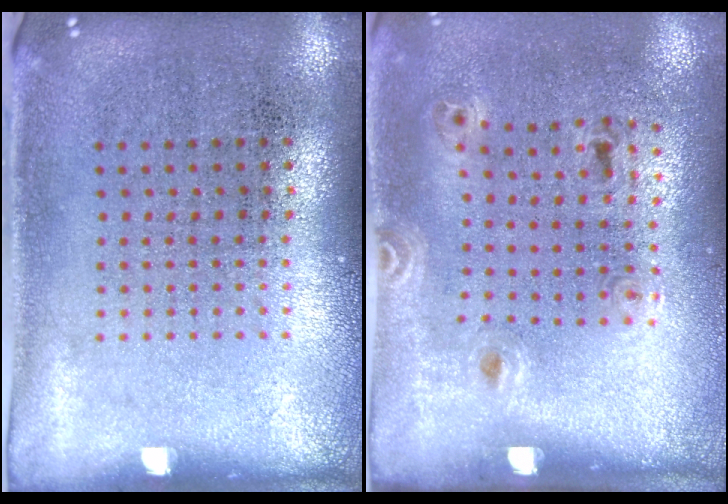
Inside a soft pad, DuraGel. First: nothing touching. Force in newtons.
{"total": 1.5, "press": 0.9, "slide": 1.2}